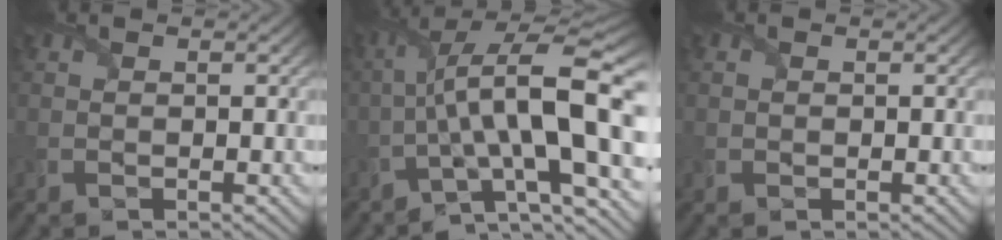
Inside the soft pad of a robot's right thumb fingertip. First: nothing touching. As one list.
[{"total": 15.6, "force": [-2.8, 4.0, 14.8], "torque": [-0.241, 0.006, -0.050]}, {"total": 0.0}]